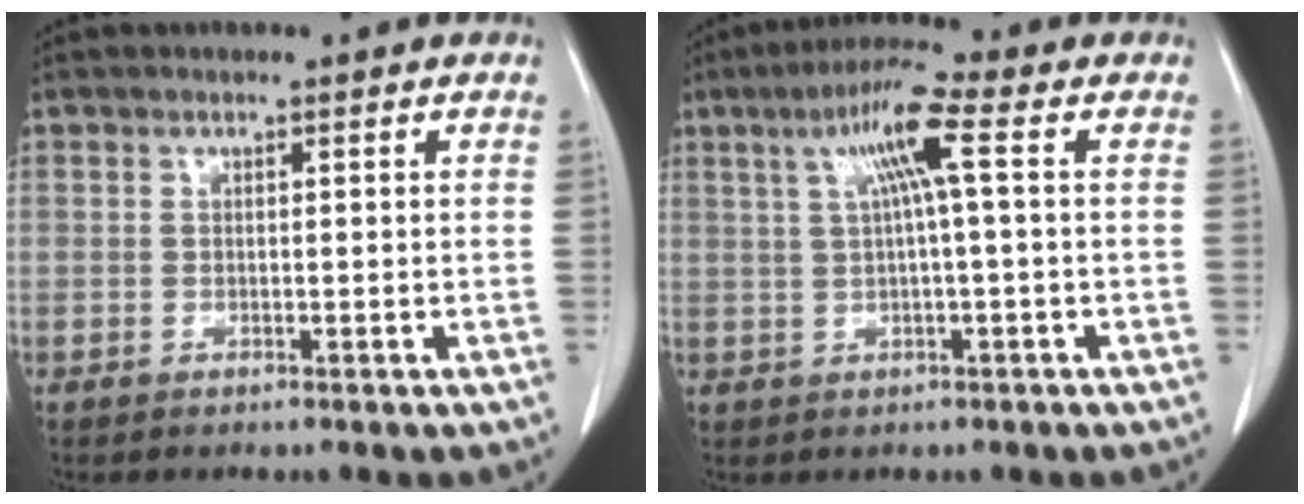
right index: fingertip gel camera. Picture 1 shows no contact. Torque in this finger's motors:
{"motor_torque": [0.98, 0.35, 0.34, 0.13]}